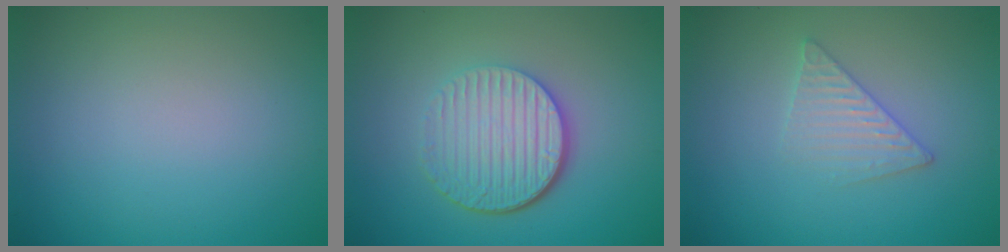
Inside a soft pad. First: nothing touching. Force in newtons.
{"total": 5.5, "press": 4.0, "slide": 3.9}
{"total": 2.4, "press": 2.3, "slide": 0.2}